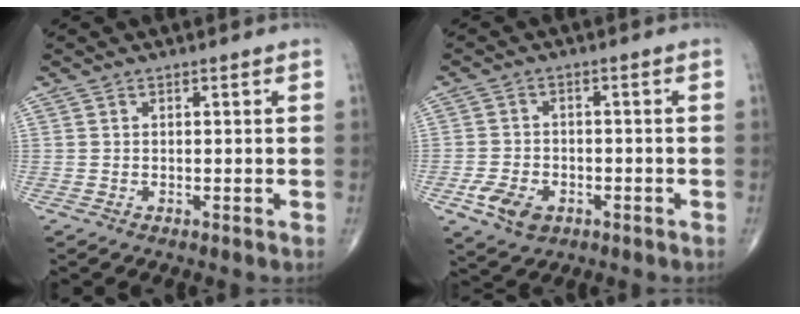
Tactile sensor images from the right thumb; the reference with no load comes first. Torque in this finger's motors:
{"motor_torque": [0.87, 0.56, 0.18, -0.44, 0.17]}